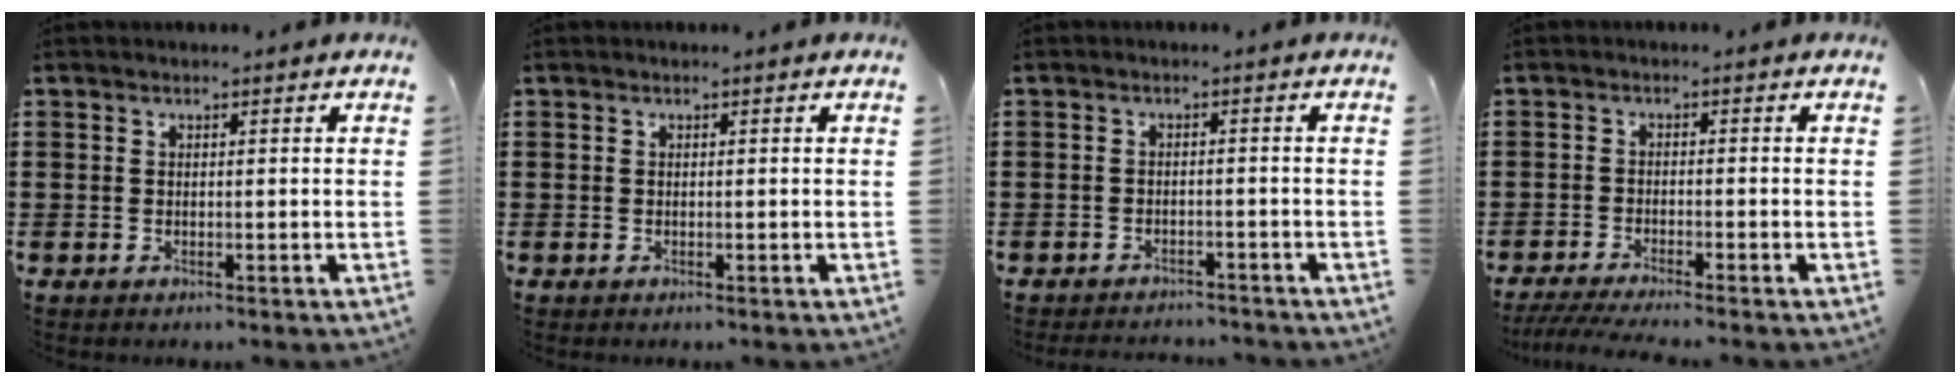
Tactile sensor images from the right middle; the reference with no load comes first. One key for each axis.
{"total": 0.0}
{"total": 2.0, "fx": -2.0, "fy": 0.1, "fz": 0.0, "tx": -0.009, "ty": -0.002, "tz": -0.041}
{"total": 2.8, "fx": -2.5, "fy": -0.3, "fz": 1.3, "tx": -0.029, "ty": -0.009, "tz": -0.050}